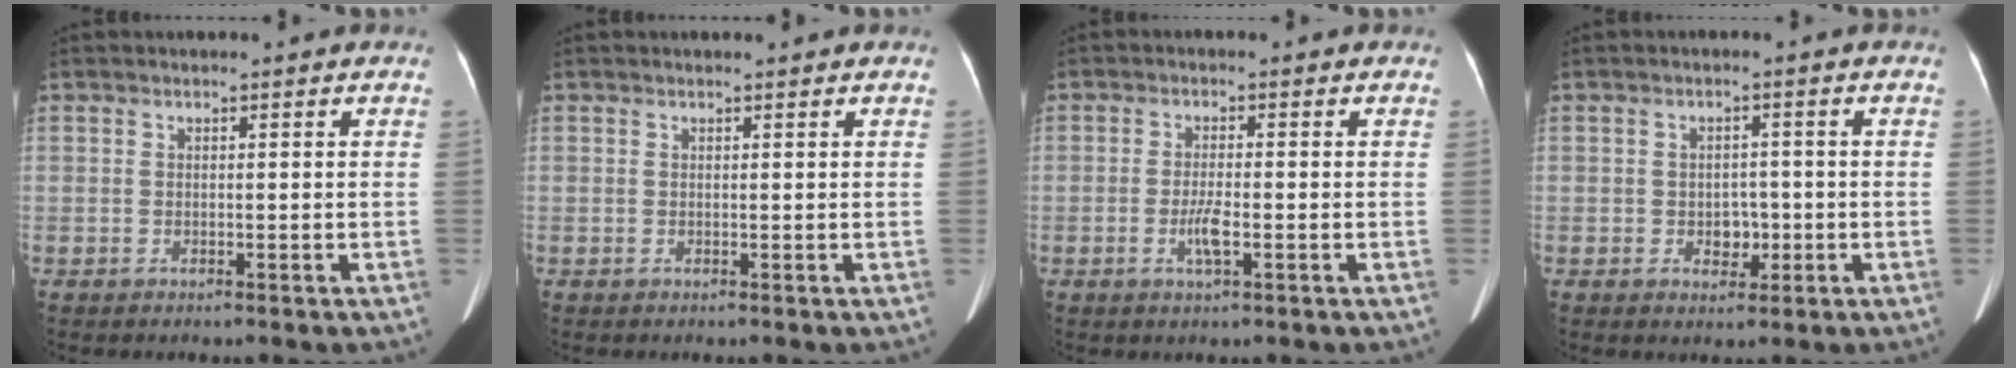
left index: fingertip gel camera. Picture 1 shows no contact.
{"total": 0.9, "force": [0.8, 0.1, 0.3], "torque": [-0.008, 0.004, 0.012]}
{"total": 2.9, "force": [-0.9, 0.4, 2.8], "torque": [-0.058, -0.003, -0.016]}
{"total": 2.9, "force": [-0.7, 2.2, 1.8], "torque": [-0.023, 0.007, -0.005]}